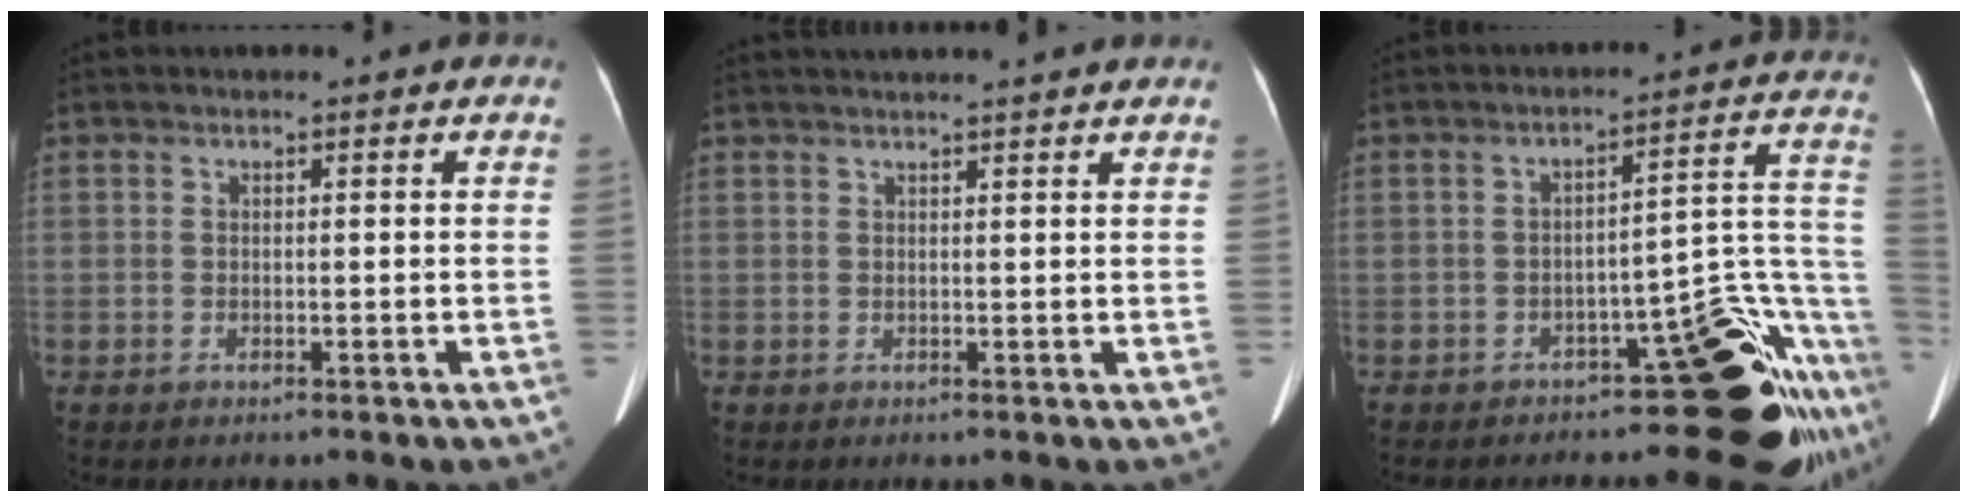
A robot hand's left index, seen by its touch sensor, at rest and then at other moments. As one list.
[{"total": 8.1, "force": [7.4, -0.5, 3.2], "torque": [-0.042, 0.030, 0.080]}, {"total": 15.8, "force": [-10.2, 3.3, 11.7], "torque": [-0.053, 0.060, -0.125]}]